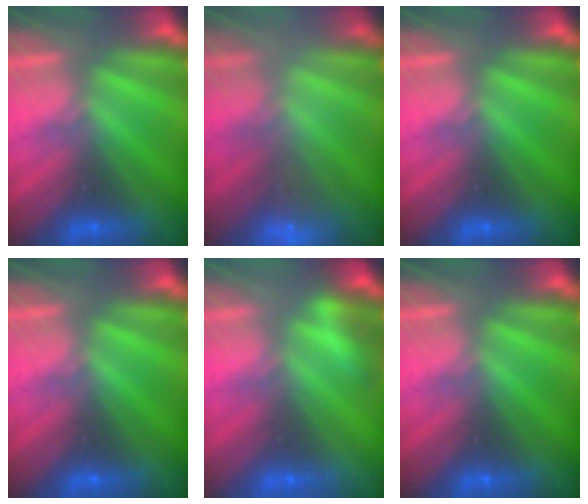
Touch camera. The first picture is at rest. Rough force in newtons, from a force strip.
{"total": 2.3}
{"total": 0.0}
{"total": 0.0}
{"total": 2.8}
{"total": 0.0}